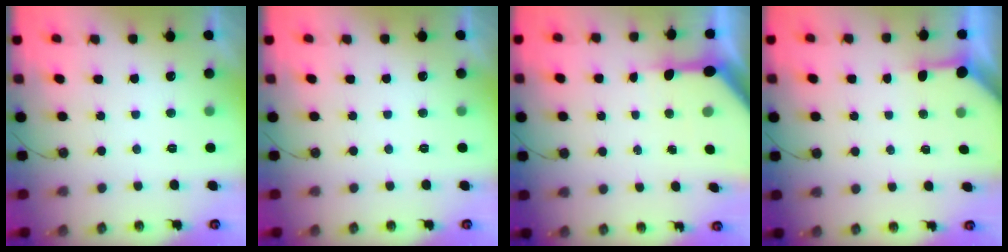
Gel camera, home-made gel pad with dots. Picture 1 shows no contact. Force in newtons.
{"total": 0.0}
{"total": 8.6, "press": 8.5, "slide": 1.0}
{"total": 3.3, "press": 3.2, "slide": 0.5}